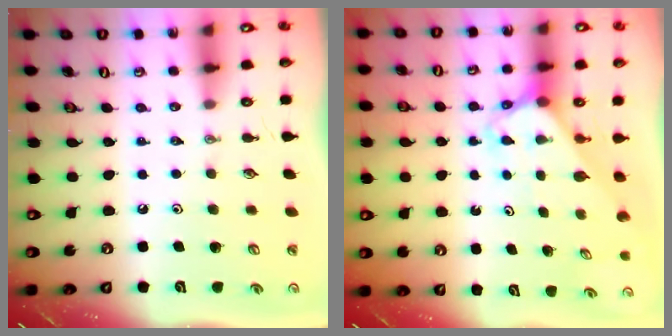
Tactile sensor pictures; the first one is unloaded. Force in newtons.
{"total": 2.6, "press": 2.6, "slide": 0.2}